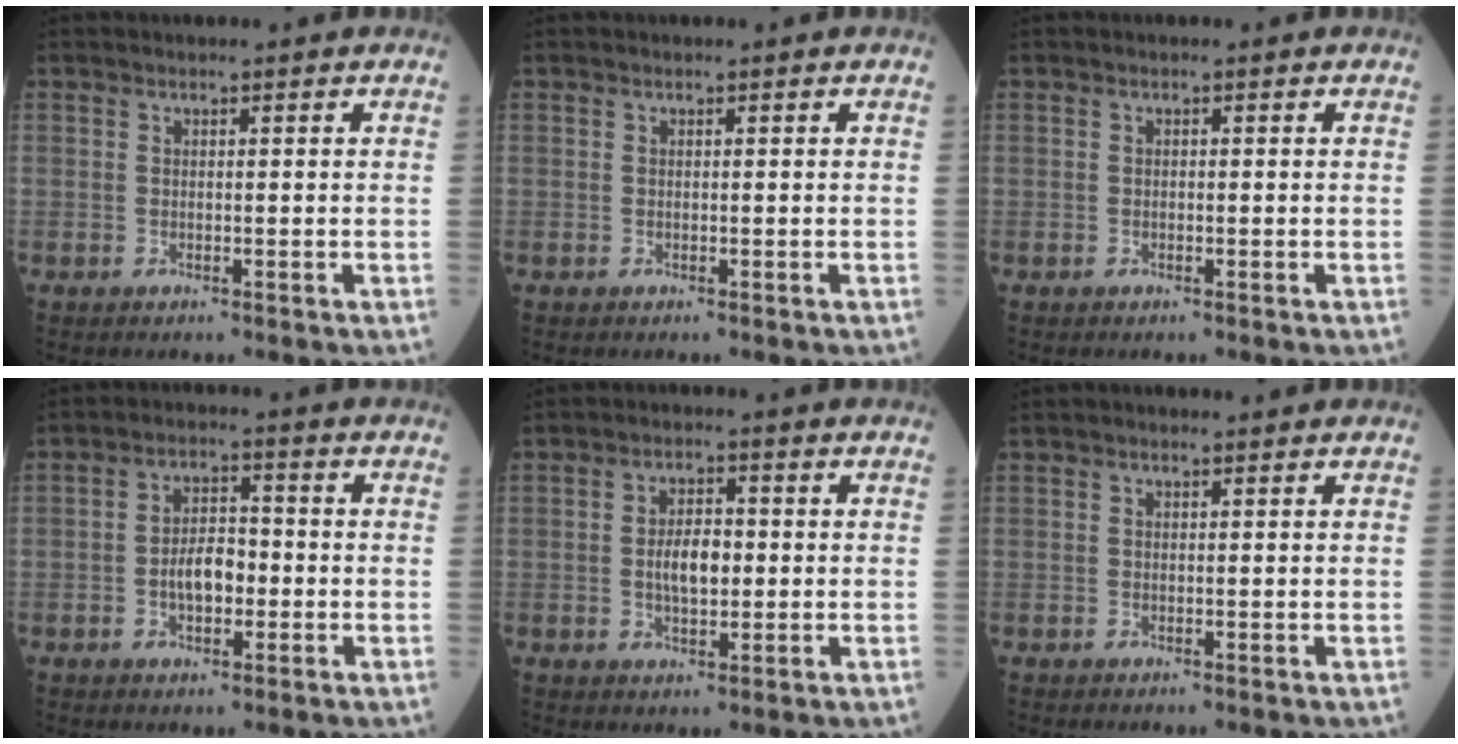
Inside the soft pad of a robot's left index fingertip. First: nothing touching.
{"total": 0.0}
{"total": 0.0}
{"total": 5.4, "force": [-1.3, 2.7, 4.5], "torque": [-0.089, 0.012, -0.024]}
{"total": 5.1, "force": [-0.1, 2.3, 4.5], "torque": [-0.090, 0.007, -0.002]}
{"total": 0.6, "force": [0.3, 0.2, 0.4], "torque": [-0.013, 0.001, 0.002]}